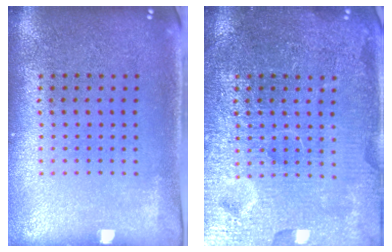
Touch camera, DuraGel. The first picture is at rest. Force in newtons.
{"total": 7.1, "press": 7.0, "slide": 0.8}